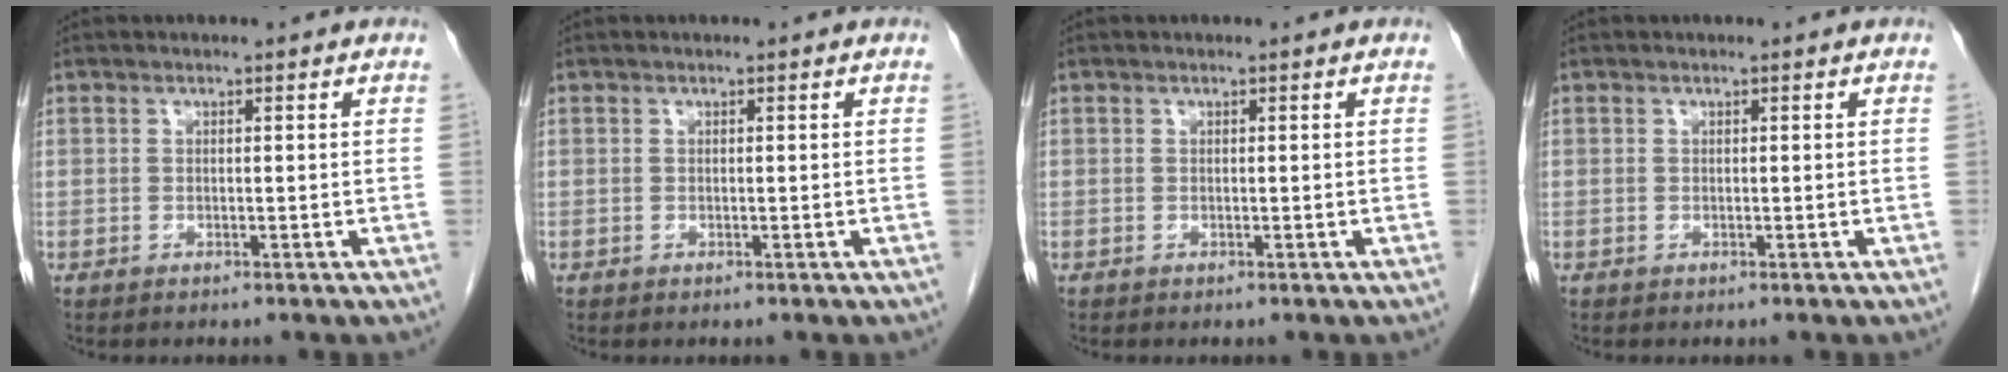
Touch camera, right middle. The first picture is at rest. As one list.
[{"total": 0.0}, {"total": 0.0}, {"total": 0.0}]